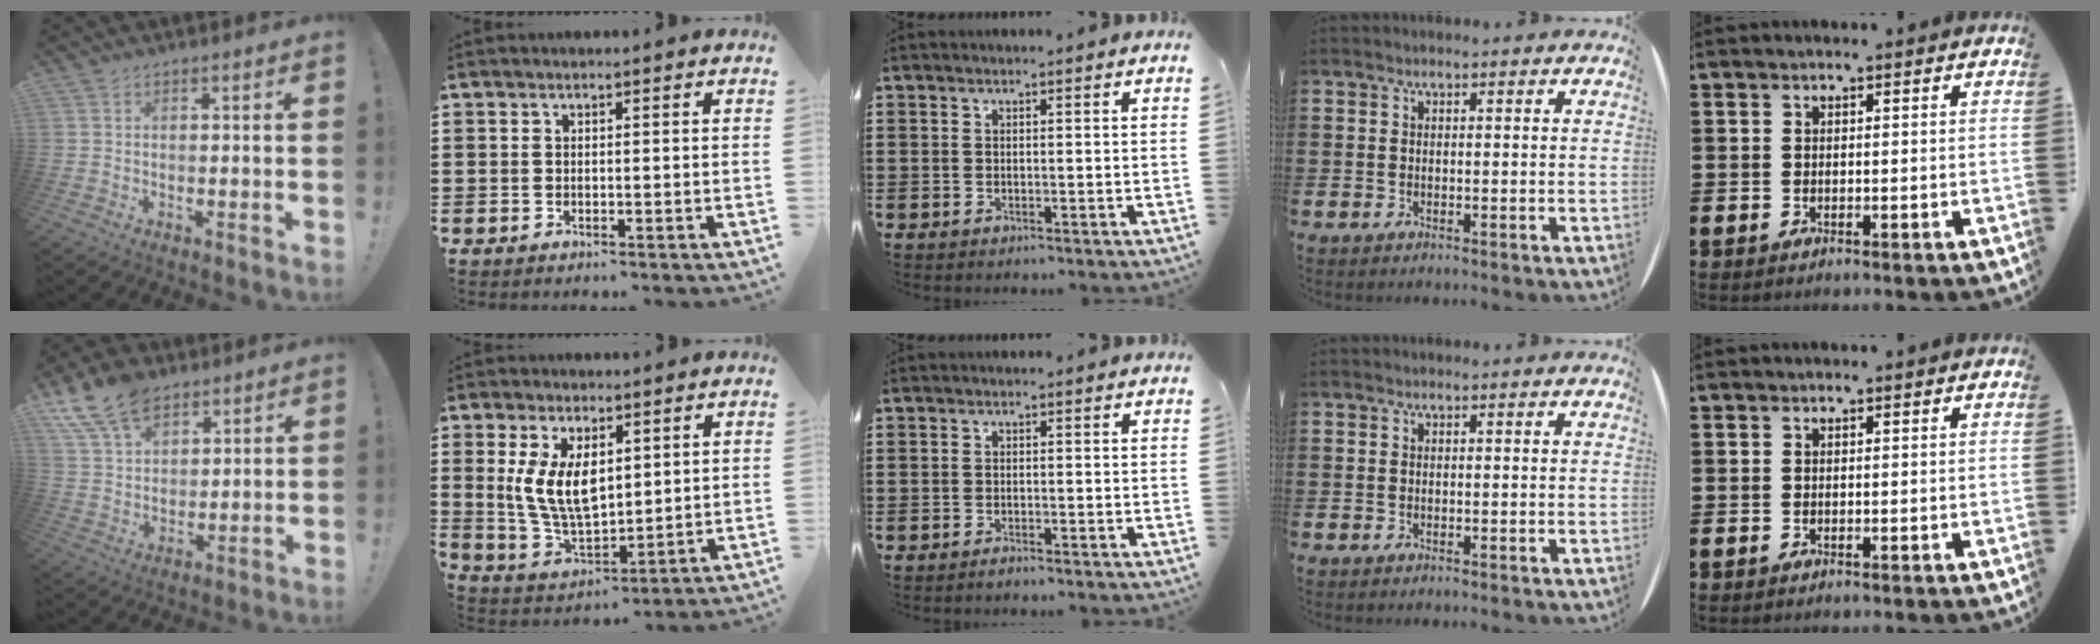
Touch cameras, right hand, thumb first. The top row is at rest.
{"thumb": {"total": 13.7, "force": [8.8, 8.3, 6.5], "torque": [-0.120, -0.042, 0.169]}, "index": {"total": 8.5, "force": [2.5, 4.6, 6.7], "torque": [-0.150, 0.001, 0.045]}, "middle": {"total": 0.7, "force": [-0.6, 0.0, 0.3], "torque": [-0.010, -0.006, -0.010]}}